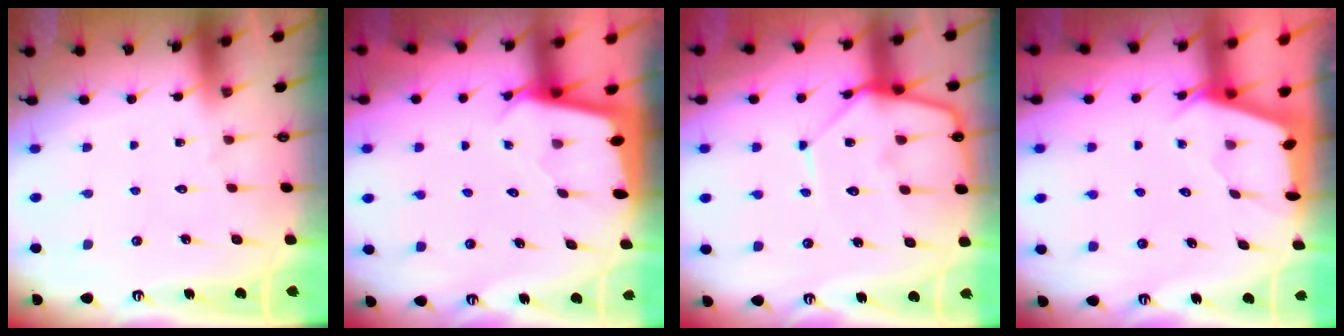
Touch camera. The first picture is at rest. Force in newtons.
{"total": 2.4, "press": 2.4, "slide": 0.1}
{"total": 11.0, "press": 11.0, "slide": 0.9}
{"total": 2.4, "press": 2.4, "slide": 0.3}